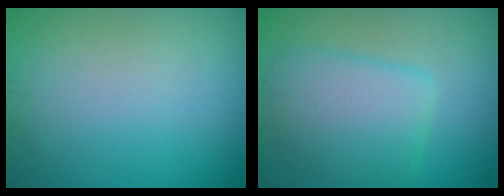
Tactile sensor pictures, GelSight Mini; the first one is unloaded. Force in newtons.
{"total": 5.2, "press": 5.2, "slide": 0.1}